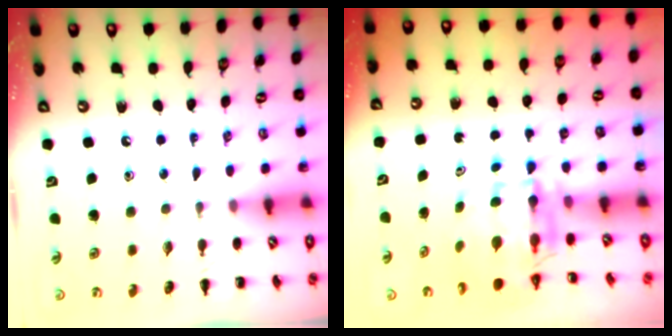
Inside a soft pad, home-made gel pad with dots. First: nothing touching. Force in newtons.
{"total": 6.1, "press": 6.0, "slide": 0.9}